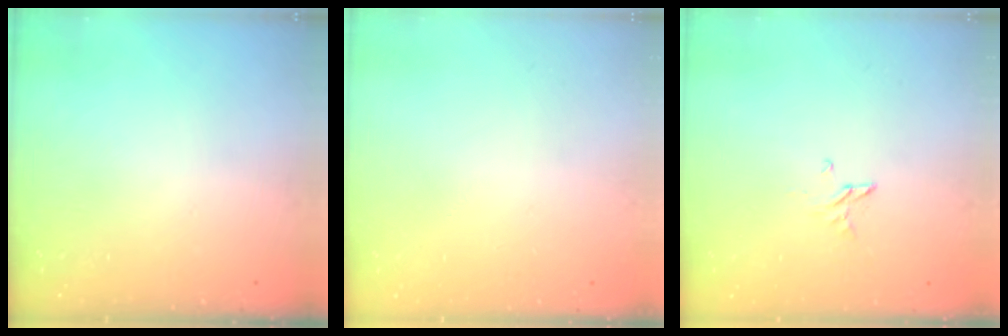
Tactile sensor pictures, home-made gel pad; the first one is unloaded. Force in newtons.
{"total": 0.0}
{"total": 2.6, "press": 2.6, "slide": 0.3}